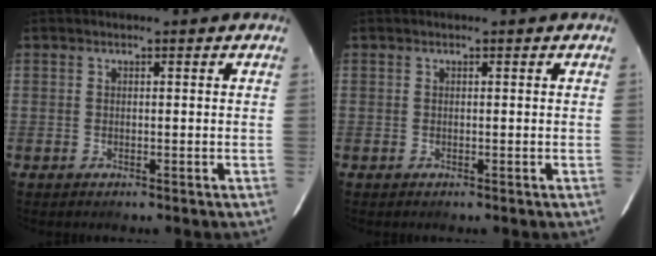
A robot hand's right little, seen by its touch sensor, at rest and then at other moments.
{"total": 0.0}